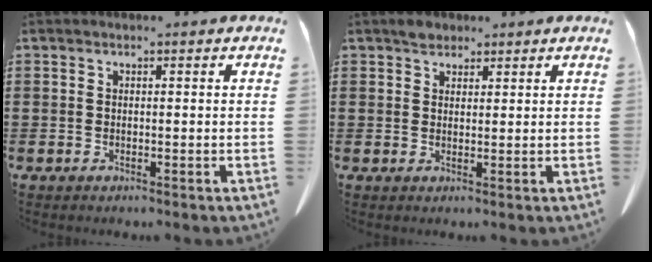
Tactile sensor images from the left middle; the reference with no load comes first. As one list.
[{"total": 2.2, "force": [1.8, 1.2, 0.5], "torque": [-0.006, -0.001, 0.034]}]